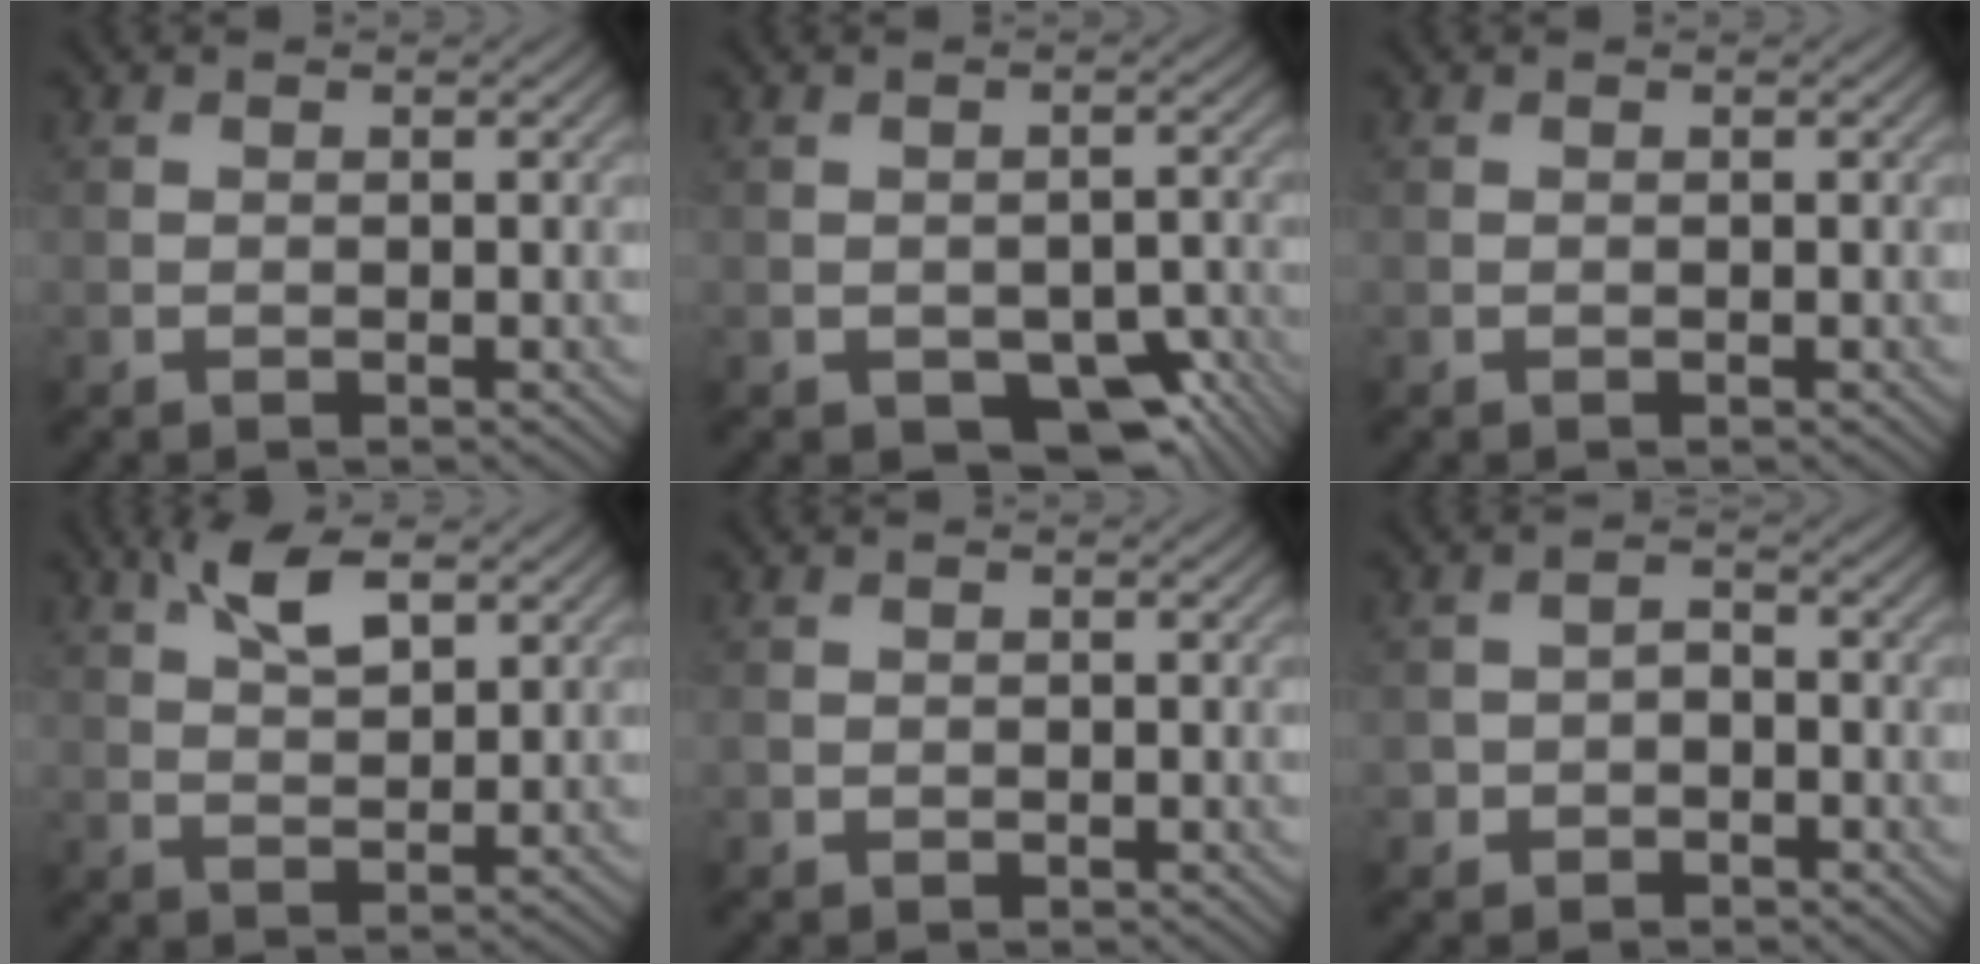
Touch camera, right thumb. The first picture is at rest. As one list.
[{"total": 7.7, "force": [-4.4, 4.2, 4.7], "torque": [-0.064, -0.012, -0.052]}, {"total": 0.0}, {"total": 5.6, "force": [3.0, 2.1, 4.2], "torque": [-0.092, 0.004, 0.060]}, {"total": 1.2, "force": [-0.5, 1.0, 0.4], "torque": [-0.009, -0.006, -0.011]}, {"total": 2.4, "force": [-1.4, 1.7, 0.8], "torque": [-0.013, 0.004, -0.032]}]